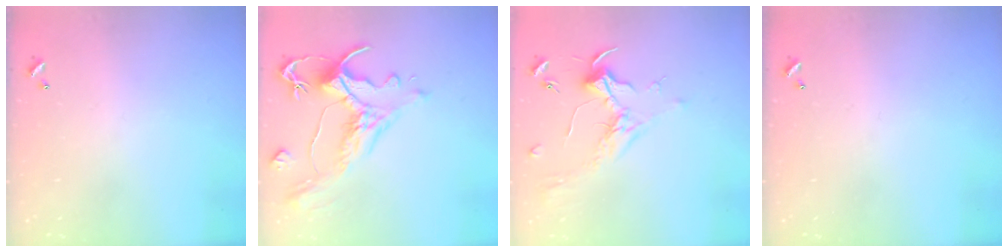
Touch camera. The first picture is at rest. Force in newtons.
{"total": 1.5, "press": 0.2, "slide": 1.5}
{"total": 1.8, "press": 1.6, "slide": 0.7}
{"total": 0.0}